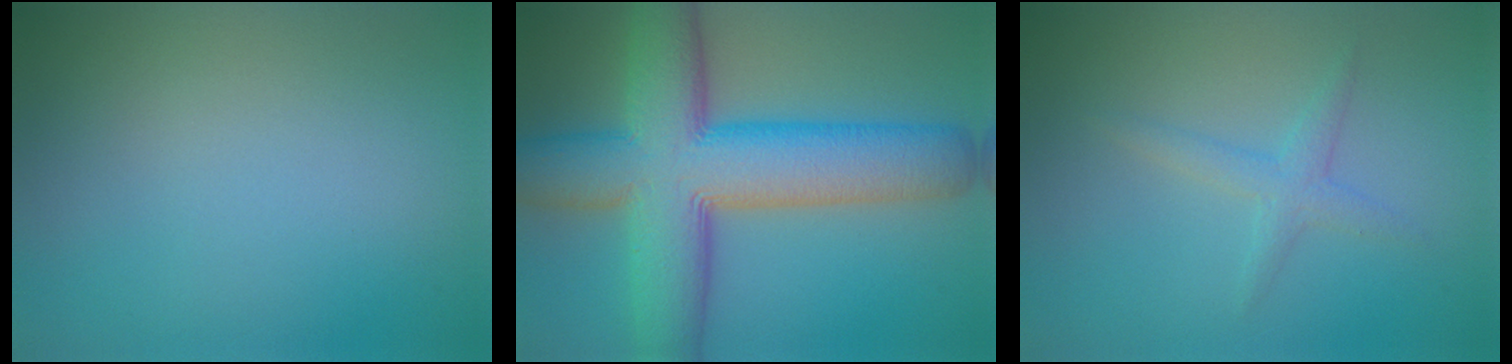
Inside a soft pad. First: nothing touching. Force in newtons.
{"total": 12.6, "press": 12.6, "slide": 0.5}
{"total": 1.8, "press": 1.8, "slide": 0.1}